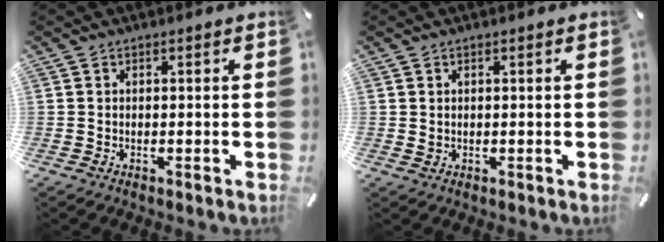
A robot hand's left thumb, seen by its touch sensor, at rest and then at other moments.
{"total": 0.7, "force": [0.2, 0.6, 0.3], "torque": [0.001, -0.002, 0.003]}